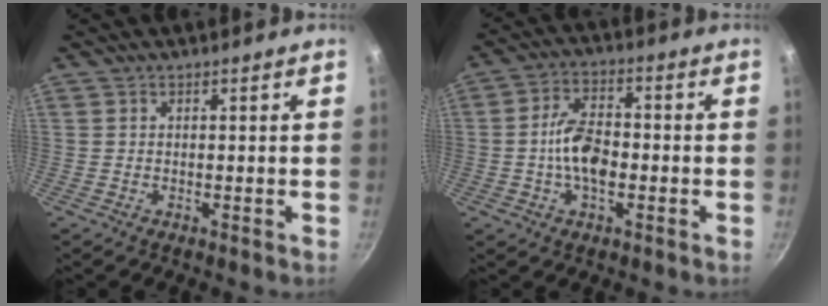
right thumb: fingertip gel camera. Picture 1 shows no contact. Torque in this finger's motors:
{"motor_torque": [1.39, 1.24, 1.18, -0.33, 0.29]}